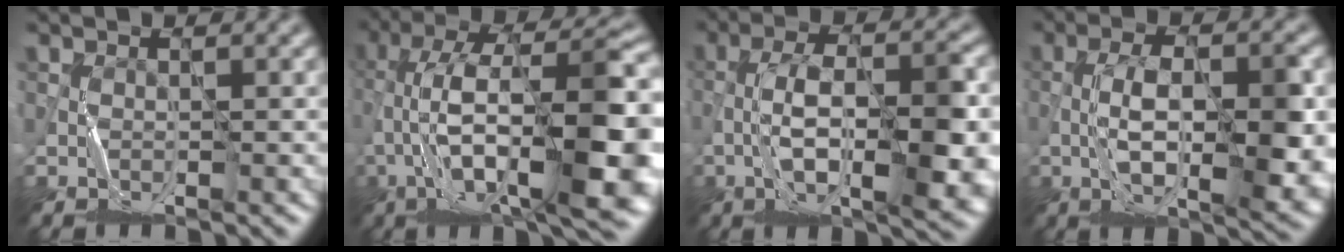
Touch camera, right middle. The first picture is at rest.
{"total": 14.3, "force": [-2.5, 4.7, 13.3], "torque": [-0.235, 0.026, -0.037]}
{"total": 9.4, "force": [-2.4, 3.0, 8.6], "torque": [-0.147, 0.006, -0.037]}
{"total": 8.9, "force": [-1.5, 3.0, 8.2], "torque": [-0.137, -0.002, -0.019]}